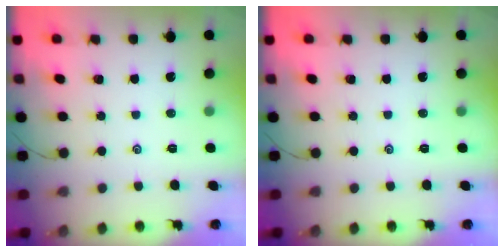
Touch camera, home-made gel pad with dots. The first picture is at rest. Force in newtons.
{"total": 0.0}